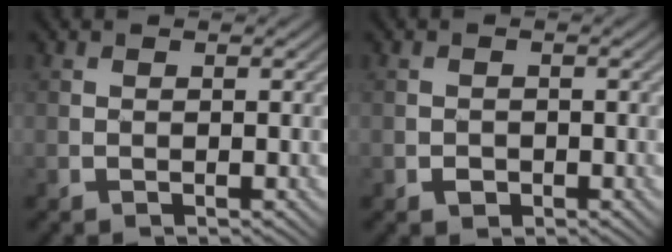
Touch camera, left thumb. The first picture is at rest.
{"total": 1.2, "force": [-0.5, 0.9, 0.4], "torque": [-0.004, -0.004, -0.011]}